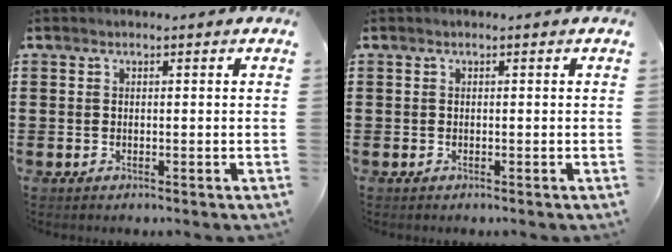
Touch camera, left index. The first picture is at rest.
{"total": 0.0}